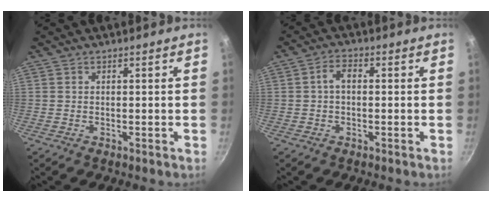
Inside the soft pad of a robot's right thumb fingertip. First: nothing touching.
{"total": 3.3, "force": [0.1, 2.0, 2.6], "torque": [-0.040, 0.014, -0.002]}